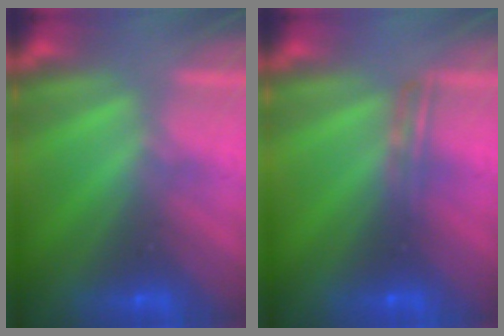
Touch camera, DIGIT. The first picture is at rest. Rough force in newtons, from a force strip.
{"total": 2.4}